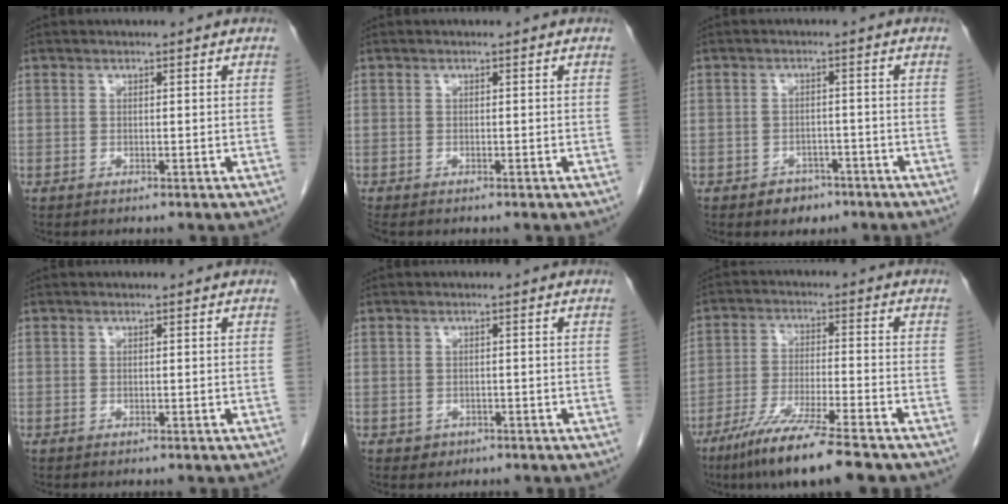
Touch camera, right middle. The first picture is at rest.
{"total": 0.7, "force": [-0.7, 0.1, 0.2], "torque": [-0.011, -0.003, -0.016]}
{"total": 3.5, "force": [-2.3, 2.4, 1.0], "torque": [-0.010, 0.008, -0.025]}
{"total": 0.0}
{"total": 1.2, "force": [-0.6, 1.1, 0.2], "torque": [-0.001, 0.004, -0.004]}
{"total": 11.3, "force": [-8.3, 0.1, 7.6], "torque": [-0.137, -0.034, -0.145]}